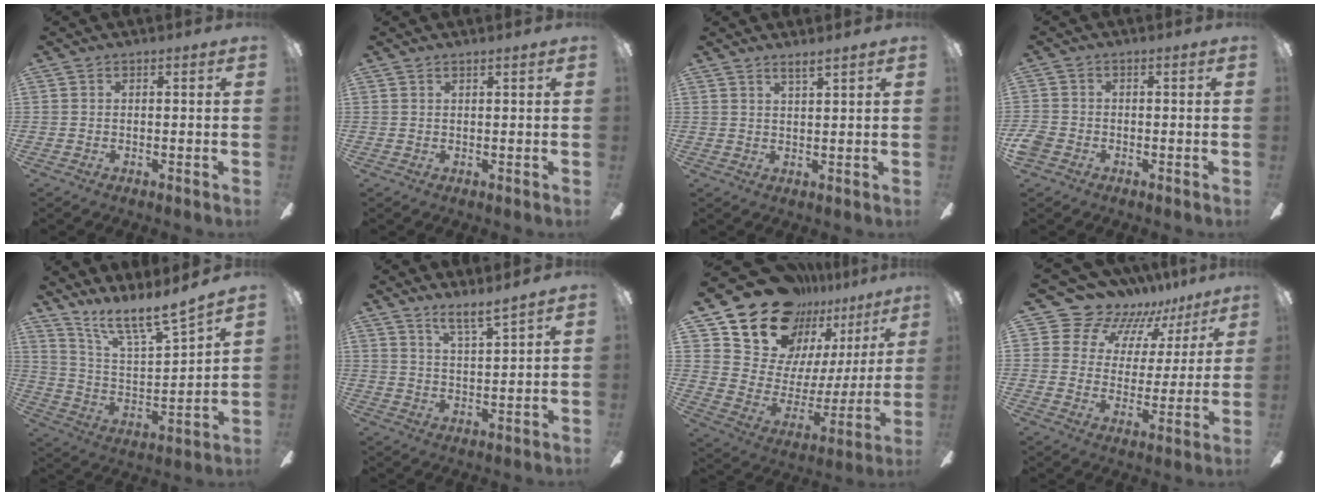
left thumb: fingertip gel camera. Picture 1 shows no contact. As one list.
[{"total": 1.1, "force": [1.0, -0.1, 0.5], "torque": [-0.009, -0.001, 0.017]}, {"total": 2.7, "force": [2.4, -0.3, 1.1], "torque": [-0.028, -0.011, 0.044]}, {"total": 2.8, "force": [-1.4, 2.0, 1.4], "torque": [-0.034, 0.003, -0.028]}, {"total": 12.5, "force": [11.1, 0.8, 5.9], "torque": [-0.125, -0.087, 0.190]}, {"total": 5.4, "force": [4.9, 0.0, 2.3], "torque": [-0.050, -0.033, 0.085]}, {"total": 18.4, "force": [15.4, 9.1, 4.4], "torque": [-0.100, -0.126, 0.285]}, {"total": 12.6, "force": [10.8, 6.4, 1.6], "torque": [-0.066, -0.086, 0.200]}]